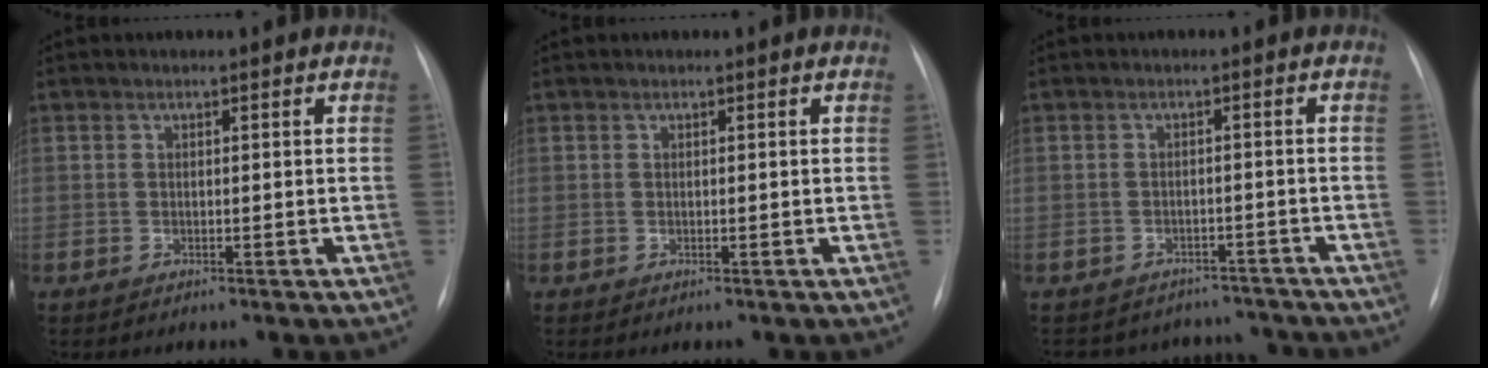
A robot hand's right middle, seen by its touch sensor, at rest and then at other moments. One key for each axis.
{"total": 0.0}
{"total": 8.8, "fx": -8.2, "fy": 3.1, "fz": 0.0, "tx": 0.001, "ty": 0.023, "tz": -0.095}